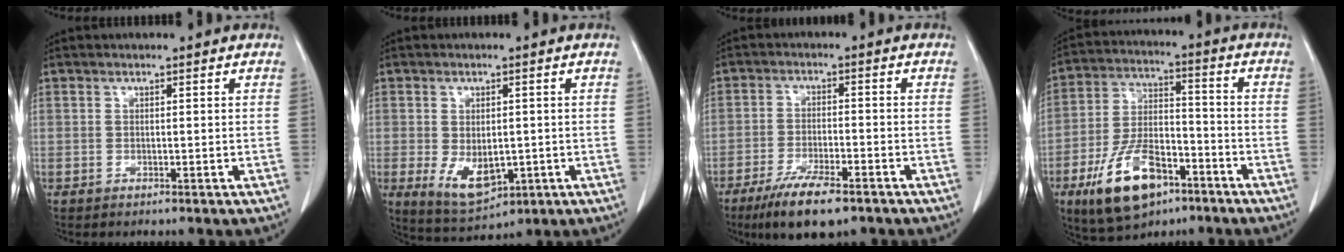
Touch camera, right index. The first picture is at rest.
{"total": 7.6, "force": [-1.6, 4.2, 6.1], "torque": [-0.110, -0.013, -0.006]}
{"total": 9.7, "force": [-6.8, 2.0, 6.7], "torque": [-0.118, -0.019, -0.109]}
{"total": 13.9, "force": [-7.7, 6.3, 9.7], "torque": [-0.193, 0.004, -0.130]}